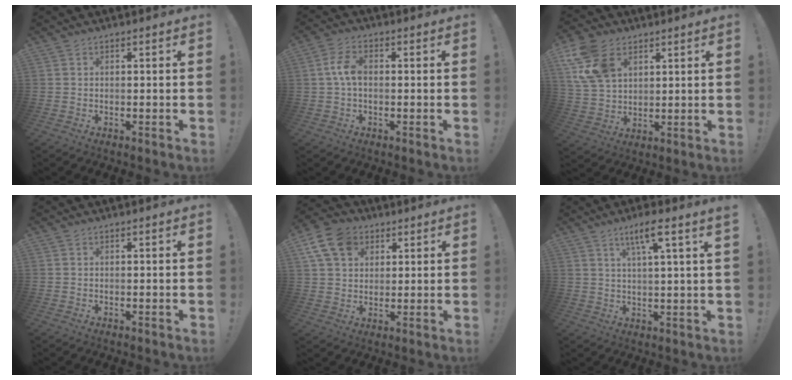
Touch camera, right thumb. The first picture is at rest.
{"total": 5.9, "force": [0.0, 3.4, 4.8], "torque": [-0.099, 0.011, -0.001]}
{"total": 14.0, "force": [6.3, 9.6, 7.9], "torque": [-0.162, -0.018, 0.127]}
{"total": 0.0}
{"total": 12.3, "force": [5.6, 9.1, 6.0], "torque": [-0.110, -0.016, 0.111]}
{"total": 7.2, "force": [3.8, -0.2, 6.2], "torque": [-0.095, -0.014, 0.055]}